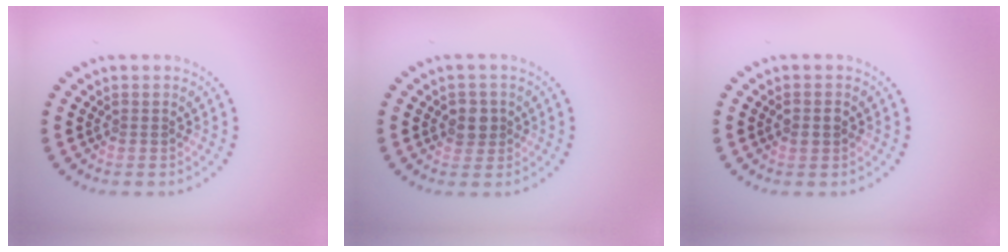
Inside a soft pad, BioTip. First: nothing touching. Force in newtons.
{"total": 2.1, "press": 2.0, "slide": 0.8}
{"total": 1.7, "press": 1.7, "slide": 0.1}